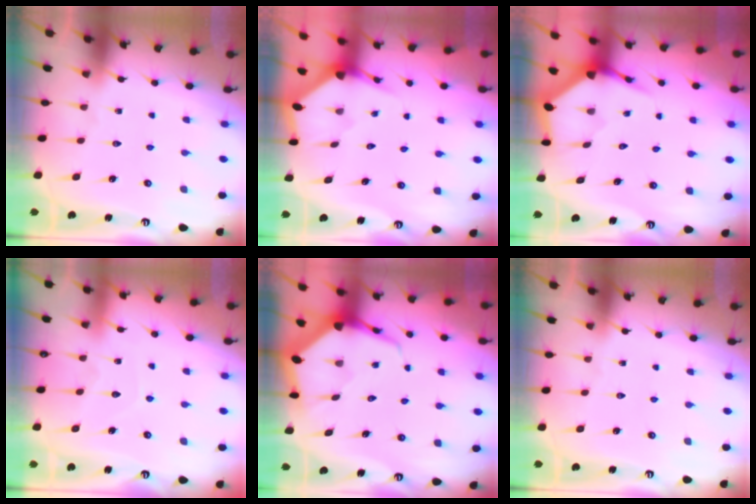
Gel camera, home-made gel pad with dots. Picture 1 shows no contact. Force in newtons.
{"total": 2.8, "press": 2.8, "slide": 0.3}
{"total": 3.9, "press": 3.9, "slide": 0.5}
{"total": 5.9, "press": 5.9, "slide": 0.5}
{"total": 6.1, "press": 6.1, "slide": 0.5}
{"total": 0.0}